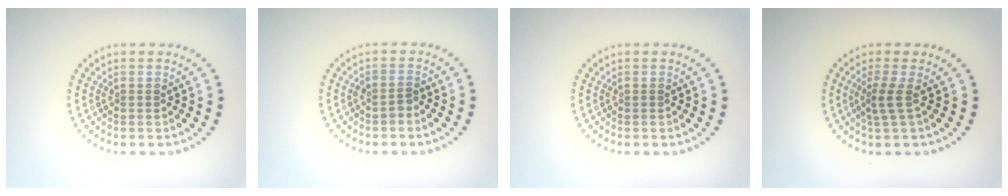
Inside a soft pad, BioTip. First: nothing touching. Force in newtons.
{"total": 1.0, "press": 0.8, "slide": 0.7}
{"total": 0.0}
{"total": 1.9, "press": 1.2, "slide": 1.5}